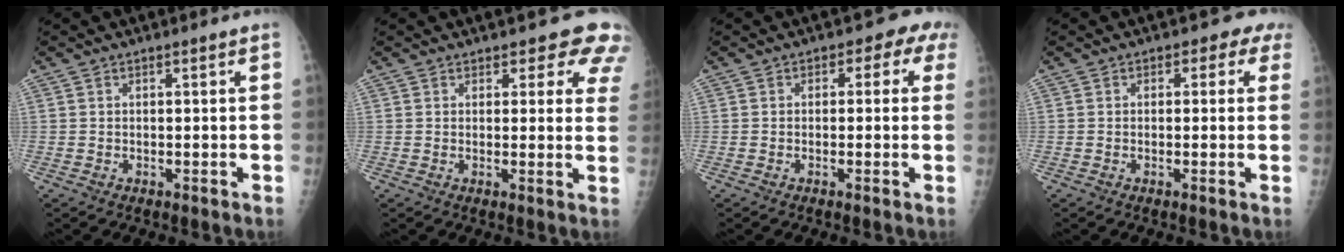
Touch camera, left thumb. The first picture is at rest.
{"total": 7.2, "force": [6.1, 3.0, 2.2], "torque": [0.026, -0.023, 0.047]}
{"total": 3.6, "force": [1.0, 2.6, 2.3], "torque": [0.013, 0.007, -0.006]}
{"total": 2.7, "force": [1.1, 2.0, 1.5], "torque": [0.015, 0.003, 0.001]}